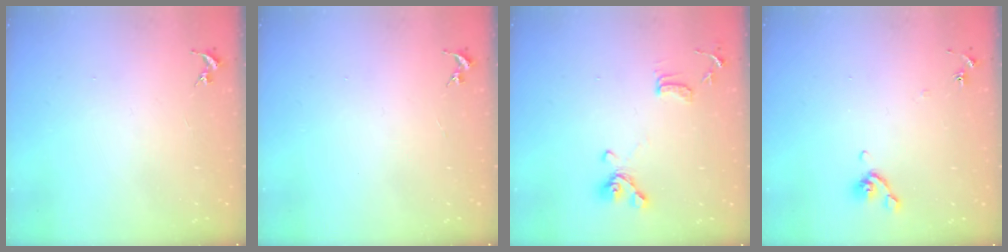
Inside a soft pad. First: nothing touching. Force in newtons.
{"total": 0.0}
{"total": 12.0, "press": 11.8, "slide": 2.0}
{"total": 6.6, "press": 6.4, "slide": 1.6}